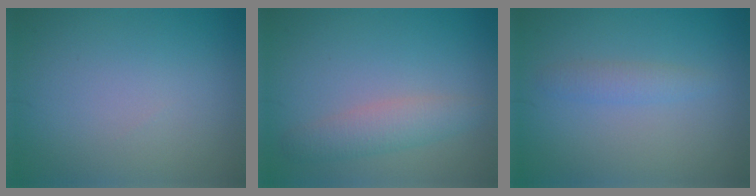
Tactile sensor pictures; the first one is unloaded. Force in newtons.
{"total": 2.8, "press": 2.8, "slide": 0.1}
{"total": 1.4, "press": 1.4, "slide": 0.1}